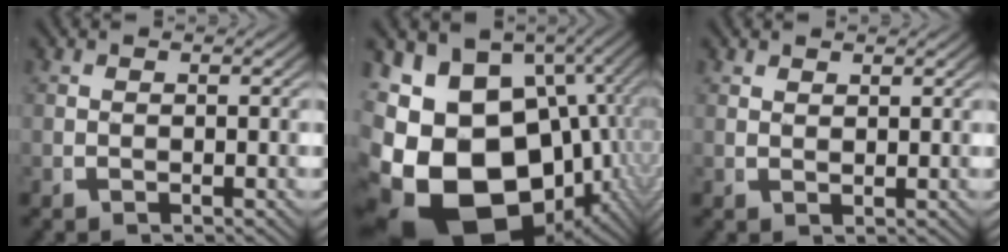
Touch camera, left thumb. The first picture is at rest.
{"total": 25.2, "force": [-3.9, 19.1, 15.9], "torque": [-0.323, -0.101, -0.033]}
{"total": 1.2, "force": [1.2, 0.0, 0.0], "torque": [0.001, -0.002, 0.028]}